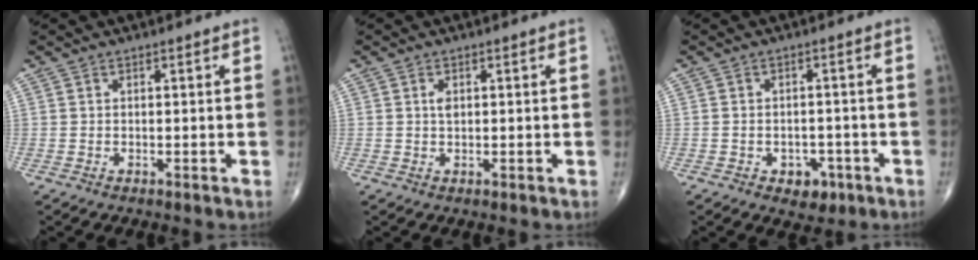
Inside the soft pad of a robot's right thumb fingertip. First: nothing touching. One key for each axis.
{"total": 1.5, "fx": 0.3, "fy": 0.9, "fz": 1.2, "tx": -0.018, "ty": 0.000, "tz": 0.005}
{"total": 4.4, "fx": -2.1, "fy": 3.2, "fz": 2.2, "tx": -0.010, "ty": 0.012, "tz": -0.022}